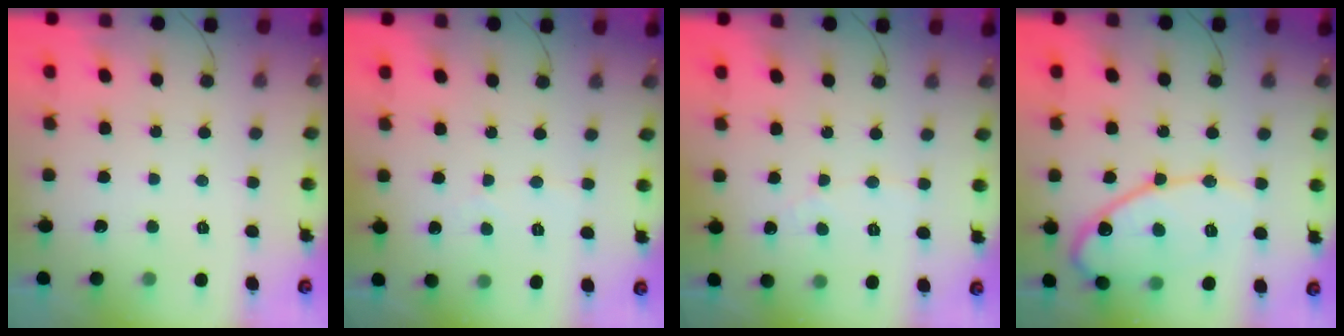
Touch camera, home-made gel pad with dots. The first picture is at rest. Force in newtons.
{"total": 2.3, "press": 2.3, "slide": 0.2}
{"total": 3.4, "press": 3.4, "slide": 0.4}
{"total": 14.5, "press": 14.5, "slide": 0.9}